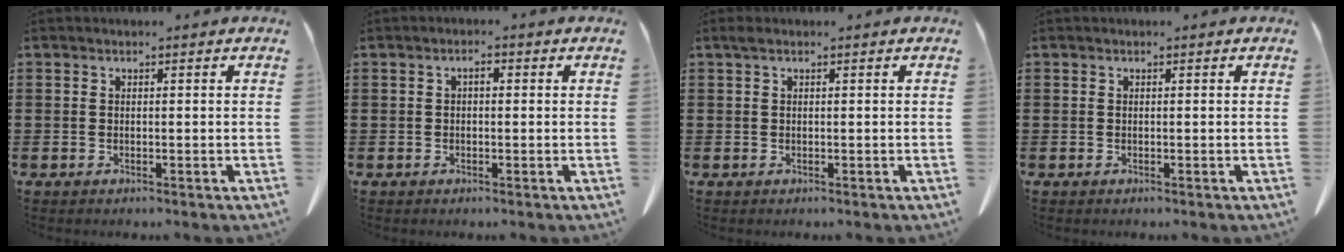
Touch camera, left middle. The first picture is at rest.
{"total": 1.6, "force": [-0.2, 0.7, 1.4], "torque": [-0.030, 0.002, -0.004]}
{"total": 0.7, "force": [0.3, 0.1, 0.6], "torque": [-0.014, 0.001, 0.005]}
{"total": 0.0}